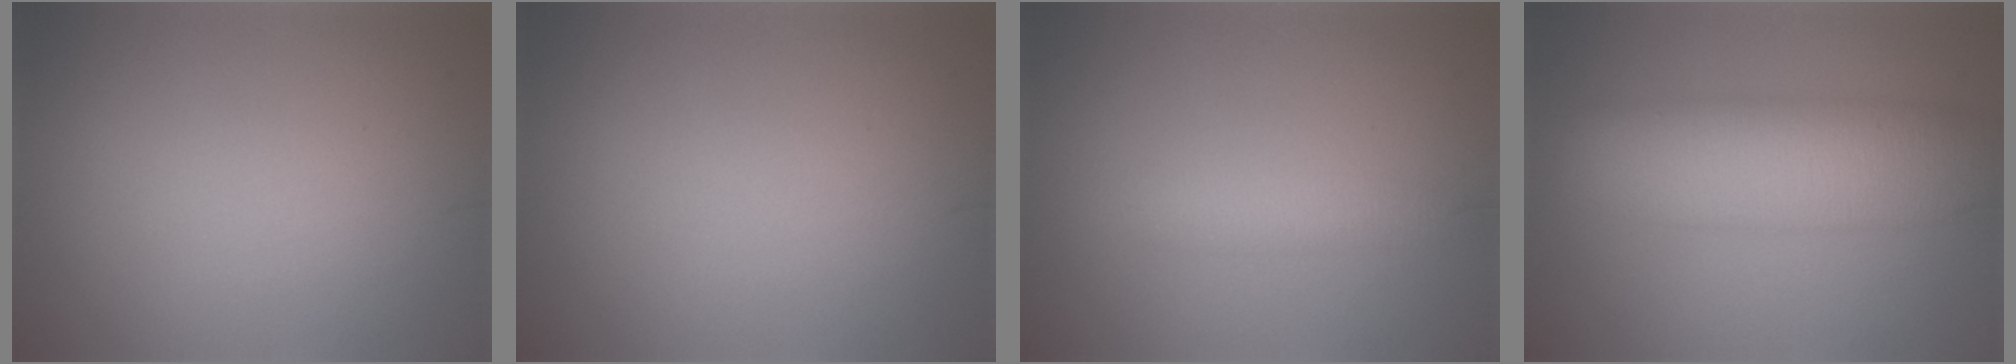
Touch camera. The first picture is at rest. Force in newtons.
{"total": 0.0}
{"total": 2.2, "press": 2.2, "slide": 0.0}
{"total": 8.9, "press": 8.9, "slide": 0.1}